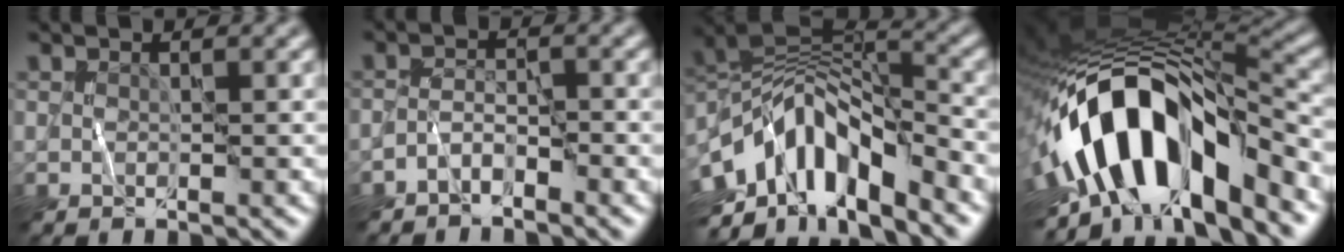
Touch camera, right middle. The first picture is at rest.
{"total": 1.9, "force": [-1.6, 0.6, 0.7], "torque": [-0.012, 0.009, -0.037]}
{"total": 11.0, "force": [-4.3, 5.1, 8.8], "torque": [-0.149, 0.009, -0.087]}
{"total": 15.0, "force": [-3.6, 7.3, 12.6], "torque": [-0.204, 0.016, -0.072]}